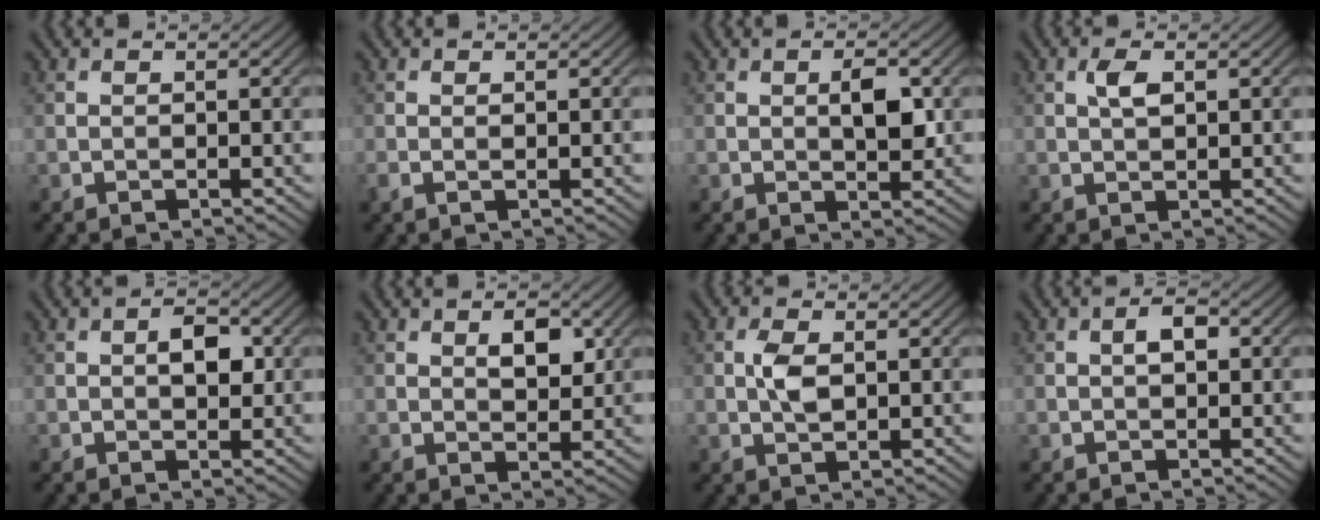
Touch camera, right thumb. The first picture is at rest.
{"total": 0.9, "force": [0.1, 0.1, 0.8], "torque": [-0.021, 0.002, -0.001]}
{"total": 3.4, "force": [0.5, 1.4, 3.1], "torque": [-0.051, -0.003, 0.008]}
{"total": 2.2, "force": [0.7, 0.9, 1.9], "torque": [-0.040, 0.004, 0.012]}
{"total": 3.1, "force": [0.3, 1.7, 2.5], "torque": [-0.039, 0.002, 0.002]}
{"total": 3.8, "force": [1.3, 2.0, 2.9], "torque": [-0.048, -0.003, 0.024]}
{"total": 3.0, "force": [0.3, 1.5, 2.5], "torque": [-0.058, 0.002, 0.006]}
{"total": 1.9, "force": [0.2, 1.0, 1.6], "torque": [-0.026, 0.006, 0.000]}